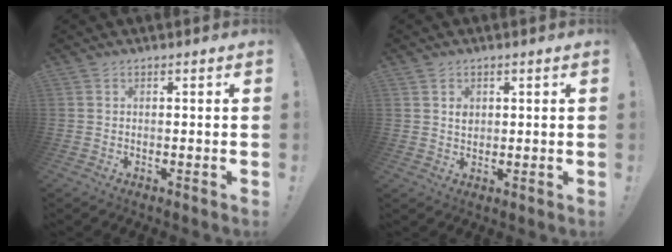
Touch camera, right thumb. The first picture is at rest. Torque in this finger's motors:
{"motor_torque": [0.05, 0.05, -0.13, -0.03, 0.00]}